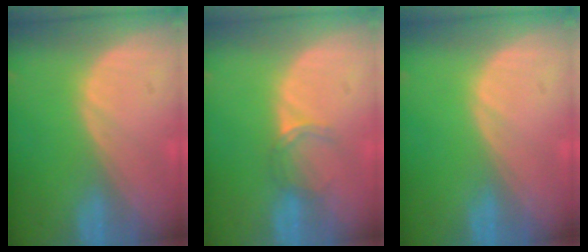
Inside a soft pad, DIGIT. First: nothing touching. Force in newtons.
{"total": 2.5, "press": 2.0, "slide": 1.4}
{"total": 0.0}